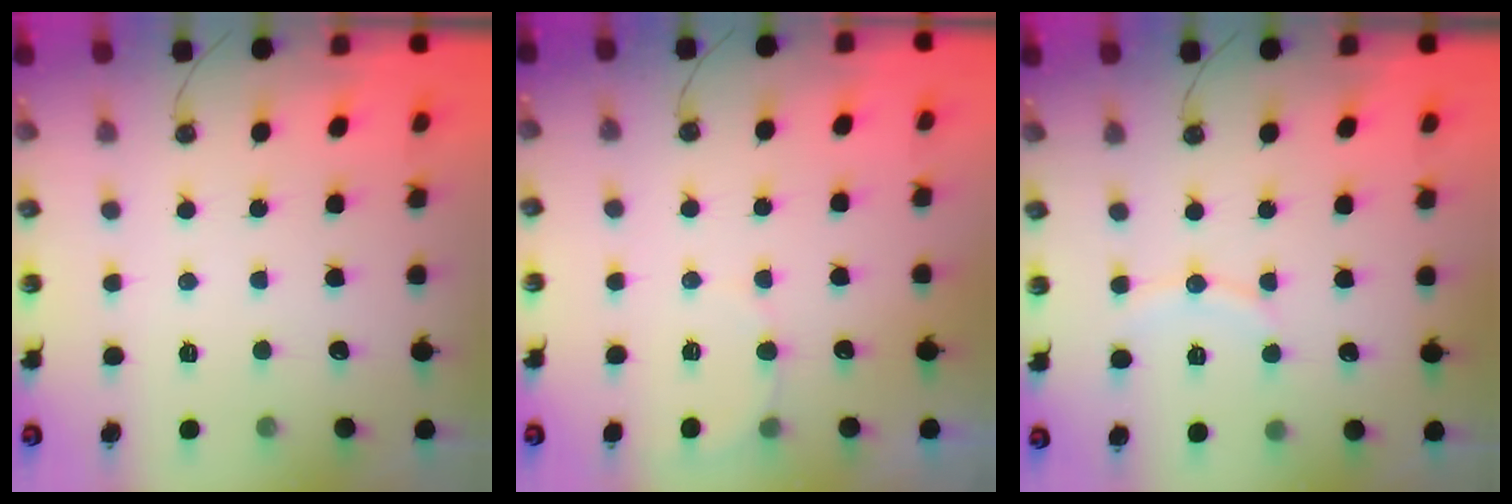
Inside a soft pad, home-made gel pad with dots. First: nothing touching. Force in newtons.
{"total": 4.9, "press": 4.8, "slide": 1.3}
{"total": 7.2, "press": 7.1, "slide": 0.7}